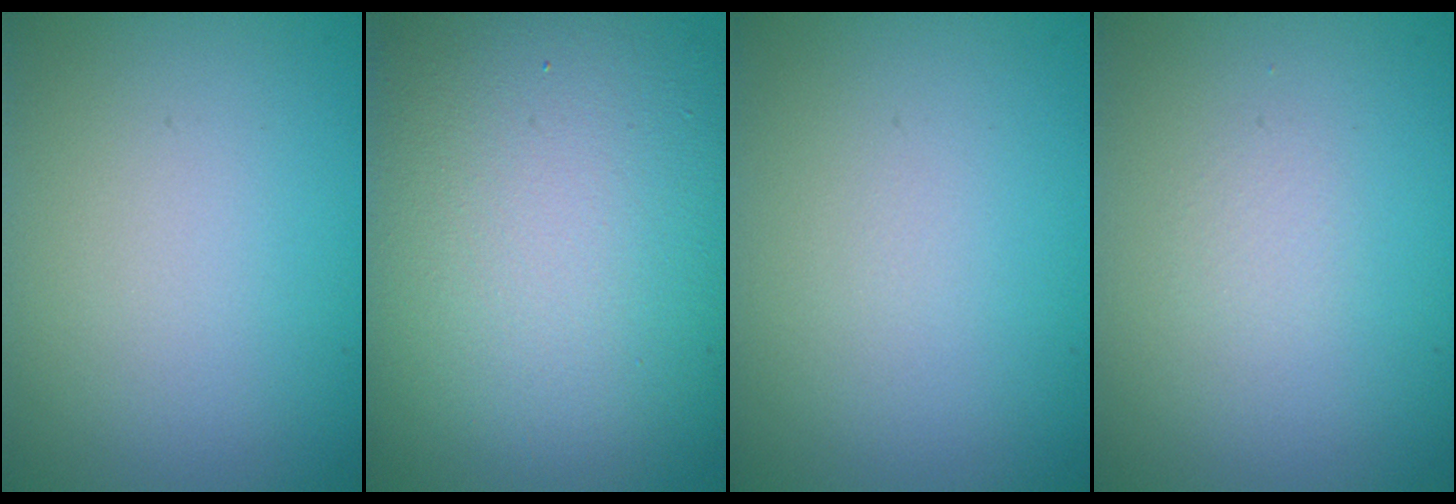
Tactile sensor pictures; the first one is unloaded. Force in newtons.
{"total": 14.4, "press": 14.4, "slide": 1.0}
{"total": 0.0}
{"total": 0.6, "press": 0.6, "slide": 0.0}